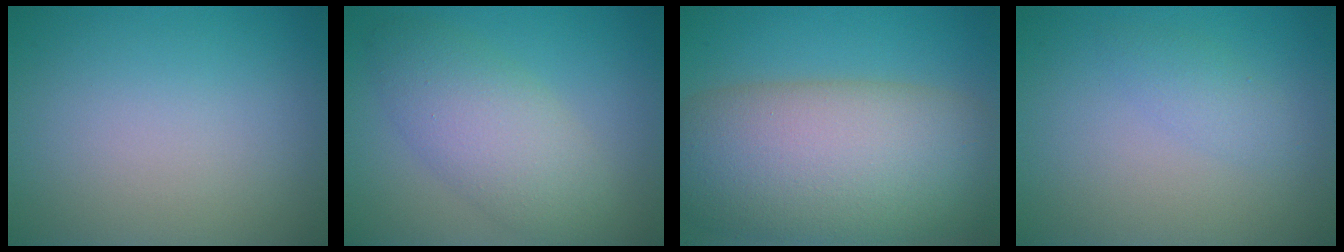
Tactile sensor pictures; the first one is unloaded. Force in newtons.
{"total": 5.5, "press": 5.5, "slide": 0.3}
{"total": 13.1, "press": 13.1, "slide": 0.5}
{"total": 1.4, "press": 1.4, "slide": 0.0}